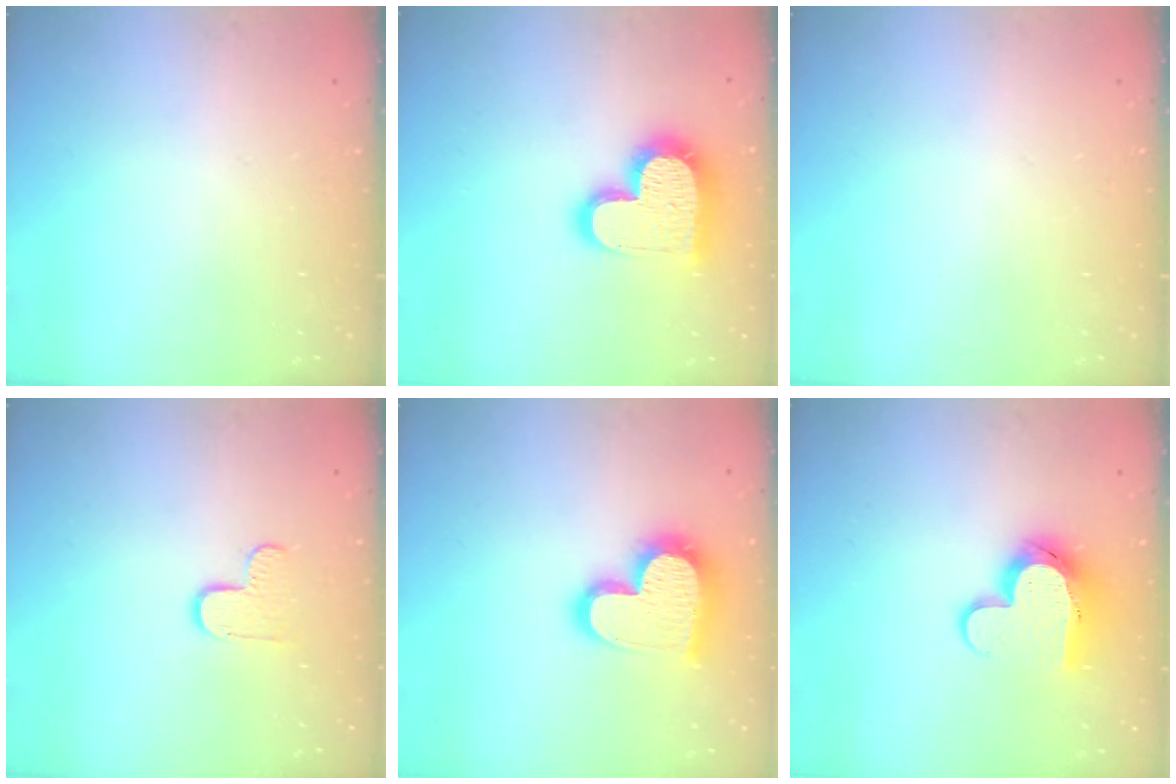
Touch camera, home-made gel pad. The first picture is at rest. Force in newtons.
{"total": 18.9, "press": 18.9, "slide": 1.3}
{"total": 0.0}
{"total": 5.9, "press": 5.9, "slide": 0.2}
{"total": 21.8, "press": 21.7, "slide": 1.6}
{"total": 11.7, "press": 11.7, "slide": 0.8}